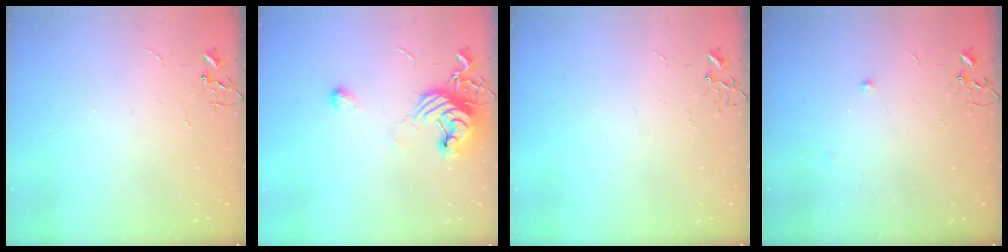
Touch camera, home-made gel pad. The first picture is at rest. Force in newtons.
{"total": 11.3, "press": 11.3, "slide": 0.9}
{"total": 0.0}
{"total": 4.6, "press": 4.4, "slide": 1.1}